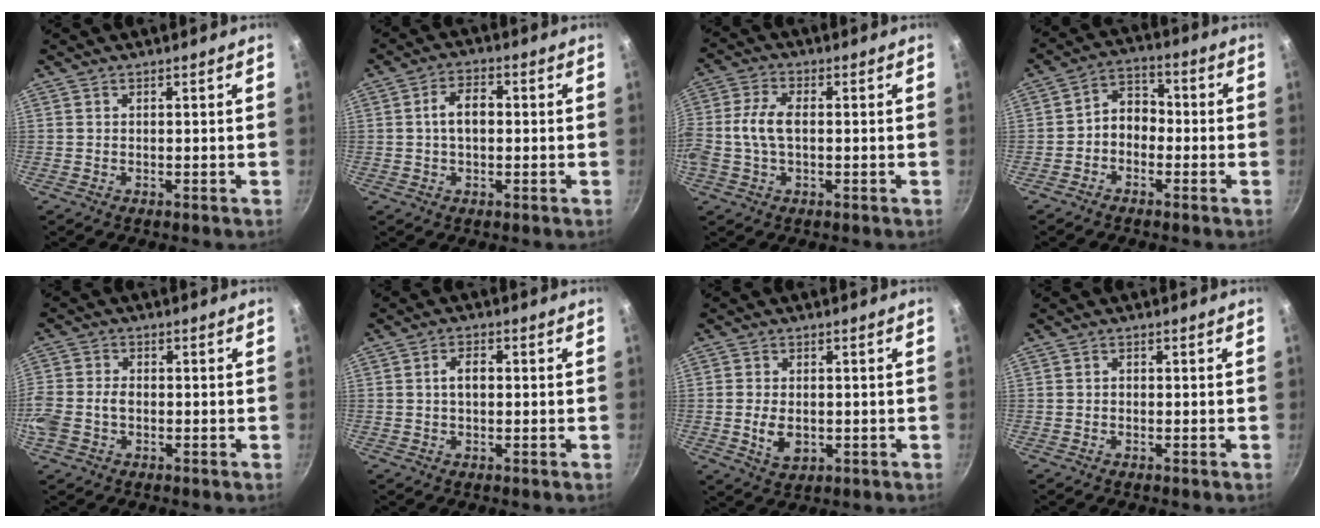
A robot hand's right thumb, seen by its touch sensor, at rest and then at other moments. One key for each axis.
{"total": 5.7, "fx": 0.2, "fy": 3.5, "fz": 4.5, "tx": -0.065, "ty": 0.017, "tz": -0.002}
{"total": 7.2, "fx": -0.4, "fy": 4.1, "fz": 6.0, "tx": -0.126, "ty": 0.017, "tz": -0.018}
{"total": 6.0, "fx": -1.7, "fy": 4.6, "fz": 3.4, "tx": -0.030, "ty": 0.033, "tz": -0.042}
{"total": 8.2, "fx": -1.9, "fy": 5.9, "fz": 5.3, "tx": -0.121, "ty": 0.015, "tz": -0.048}
{"total": 3.3, "fx": 0.1, "fy": 2.0, "fz": 2.6, "tx": -0.037, "ty": 0.013, "tz": -0.001}
{"total": 5.7, "fx": -0.9, "fy": 3.8, "fz": 4.1, "tx": -0.067, "ty": -0.001, "tz": -0.009}
{"total": 0.7, "fx": -0.3, "fy": 0.5, "fz": 0.3, "tx": -0.004, "ty": 0.003, "tz": -0.005}